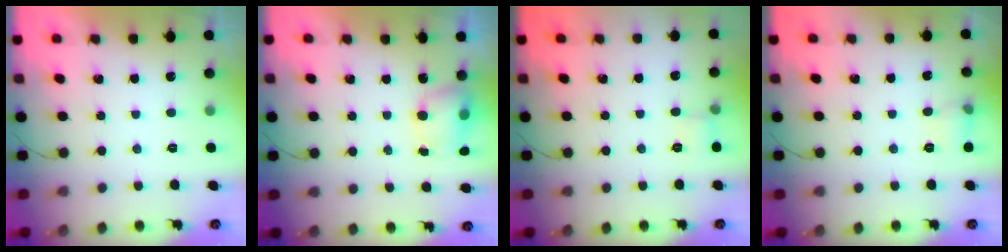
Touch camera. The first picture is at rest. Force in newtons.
{"total": 5.7, "press": 5.7, "slide": 0.3}
{"total": 6.7, "press": 6.4, "slide": 2.0}
{"total": 6.6, "press": 6.4, "slide": 1.6}